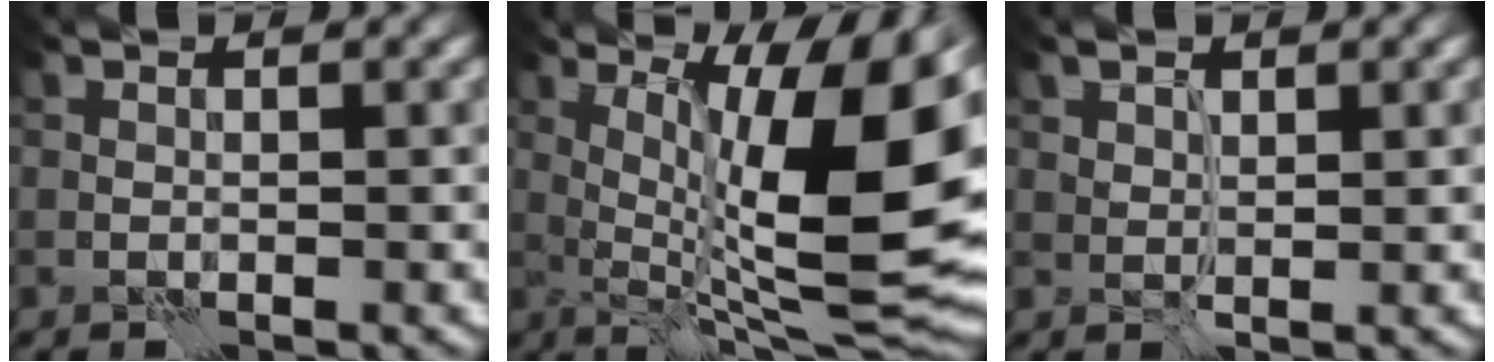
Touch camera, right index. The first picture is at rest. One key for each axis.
{"total": 16.5, "fx": 1.5, "fy": 5.1, "fz": 15.6, "tx": -0.197, "ty": 0.013, "tz": 0.031}
{"total": 1.1, "fx": 0.7, "fy": 0.7, "fz": 0.4, "tx": -0.007, "ty": -0.002, "tz": 0.016}